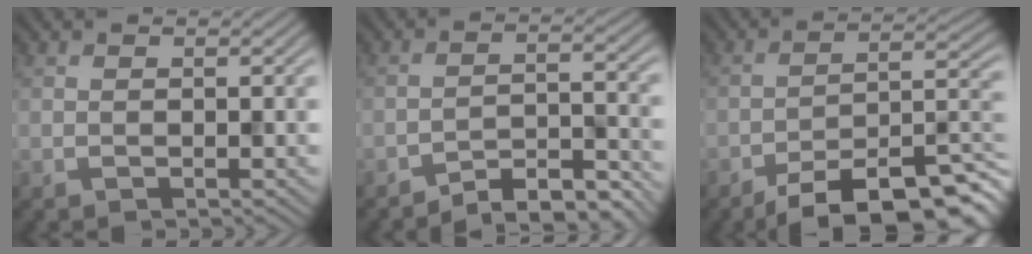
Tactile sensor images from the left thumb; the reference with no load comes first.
{"total": 6.7, "force": [-6.0, 1.1, 2.9], "torque": [-0.040, 0.011, -0.099]}
{"total": 12.2, "force": [-9.0, 3.3, 7.7], "torque": [-0.113, 0.003, -0.149]}